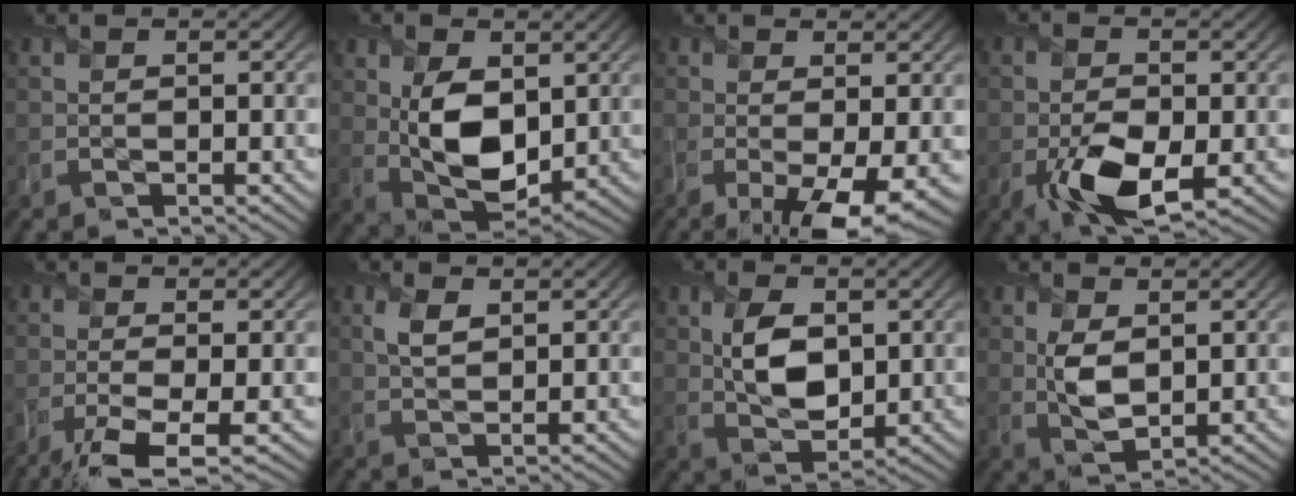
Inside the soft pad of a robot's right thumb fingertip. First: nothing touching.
{"total": 9.1, "force": [1.4, 5.8, 6.9], "torque": [-0.148, -0.011, 0.030]}
{"total": 7.7, "force": [-2.5, 2.5, 6.9], "torque": [-0.120, -0.018, -0.035]}
{"total": 7.1, "force": [-2.6, 4.0, 5.3], "torque": [-0.112, -0.025, -0.045]}
{"total": 5.7, "force": [-3.2, 1.1, 4.6], "torque": [-0.072, -0.007, -0.063]}
{"total": 2.7, "force": [1.3, 1.5, 1.9], "torque": [-0.047, 0.000, 0.026]}
{"total": 6.8, "force": [1.5, 4.3, 5.1], "torque": [-0.099, -0.002, 0.031]}
{"total": 4.7, "force": [0.8, 2.9, 3.6], "torque": [-0.080, -0.007, 0.023]}